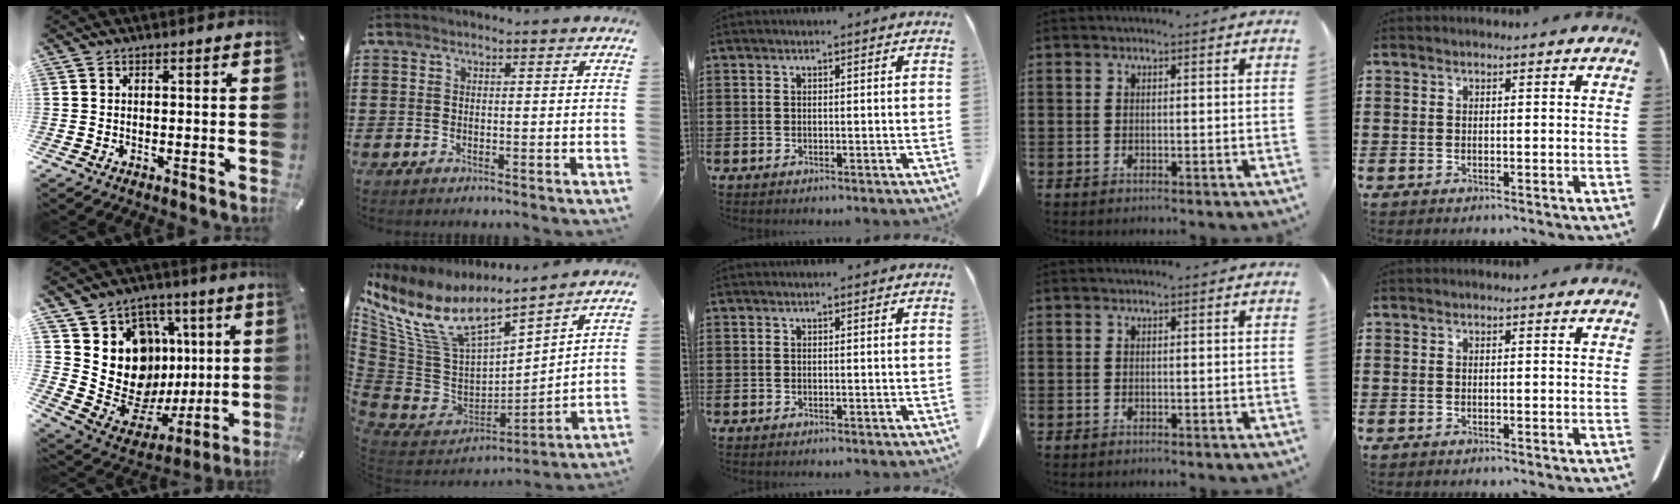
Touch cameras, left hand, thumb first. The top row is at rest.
{"thumb": {"total": 17.6, "force": [2.2, 15.8, 7.5], "torque": [-0.113, -0.039, 0.077]}, "index": {"total": 11.4, "force": [6.6, 5.2, 7.7], "torque": [-0.193, -0.045, 0.114]}}